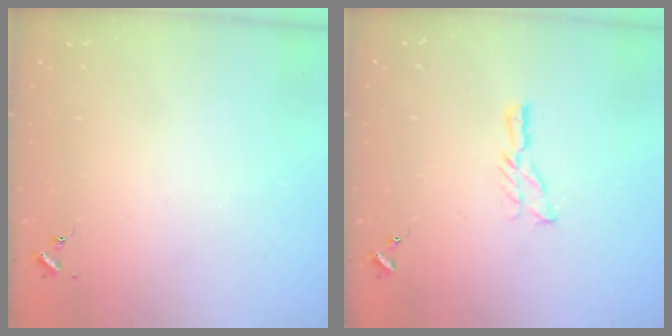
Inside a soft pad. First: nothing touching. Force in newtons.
{"total": 5.8, "press": 5.8, "slide": 0.5}